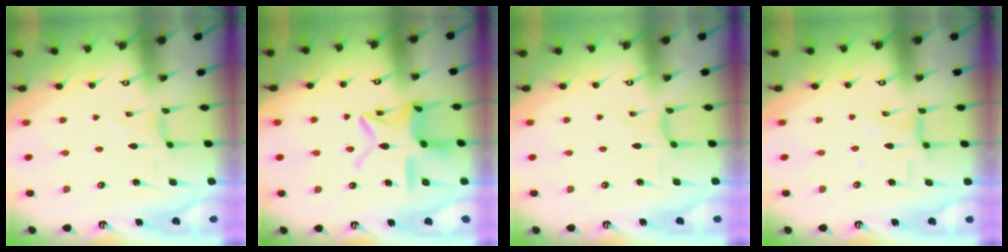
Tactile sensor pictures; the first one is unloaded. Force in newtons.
{"total": 13.1, "press": 13.1, "slide": 0.8}
{"total": 0.8, "press": 0.7, "slide": 0.3}
{"total": 2.5, "press": 2.4, "slide": 0.4}